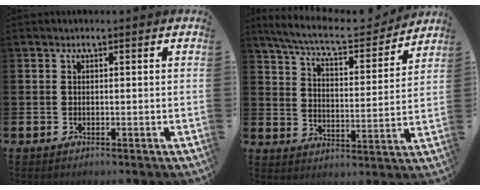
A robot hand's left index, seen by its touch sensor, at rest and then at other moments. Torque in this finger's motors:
{"motor_torque": [0.99, -1.15, 0.20, 0.15]}